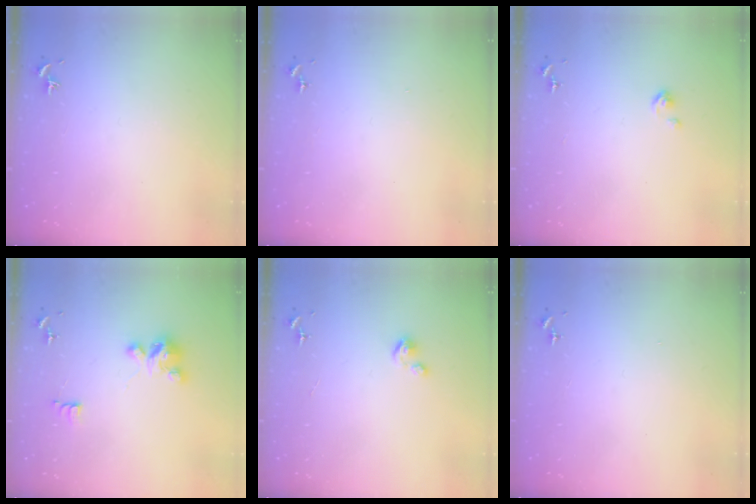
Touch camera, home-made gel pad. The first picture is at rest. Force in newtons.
{"total": 0.0}
{"total": 3.0, "press": 3.0, "slide": 0.3}
{"total": 6.6, "press": 6.6, "slide": 0.3}
{"total": 3.0, "press": 3.0, "slide": 0.2}
{"total": 0.0}